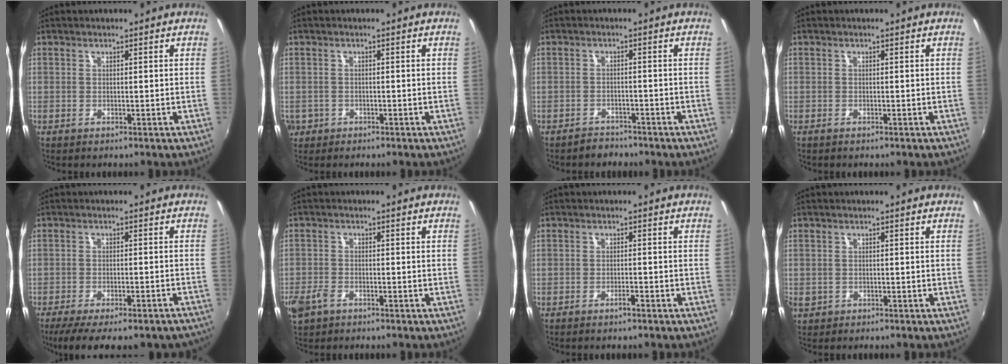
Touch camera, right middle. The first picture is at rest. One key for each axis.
{"total": 3.5, "fx": -1.3, "fy": 3.0, "fz": 1.1, "tx": -0.033, "ty": -0.004, "tz": -0.020}
{"total": 3.1, "fx": -2.7, "fy": 1.5, "fz": 0.1, "tx": -0.014, "ty": 0.002, "tz": -0.043}
{"total": 0.5, "fx": -0.5, "fy": 0.2, "fz": 0.1, "tx": -0.002, "ty": -0.003, "tz": -0.010}
{"total": 15.7, "fx": -13.0, "fy": 3.8, "fz": 7.9, "tx": -0.153, "ty": -0.046, "tz": -0.176}
{"total": 5.2, "fx": -3.3, "fy": 2.9, "fz": 2.8, "tx": -0.078, "ty": -0.009, "tz": -0.065}
{"total": 1.4, "fx": -1.2, "fy": 0.2, "fz": 0.8, "tx": -0.015, "ty": -0.001, "tz": -0.021}
{"total": 2.5, "fx": -0.8, "fy": 2.1, "fz": 0.9, "tx": -0.023, "ty": -0.004, "tz": -0.011}